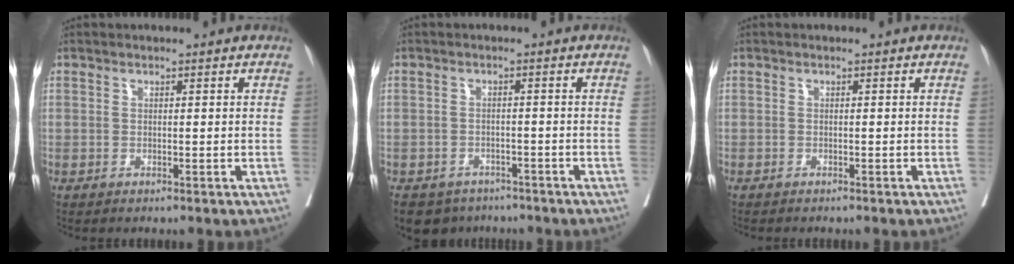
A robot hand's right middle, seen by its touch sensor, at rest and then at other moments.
{"total": 5.8, "force": [-4.1, 4.0, 1.0], "torque": [-0.013, 0.002, -0.057]}
{"total": 0.8, "force": [-0.7, 0.1, 0.3], "torque": [-0.003, -0.001, -0.013]}